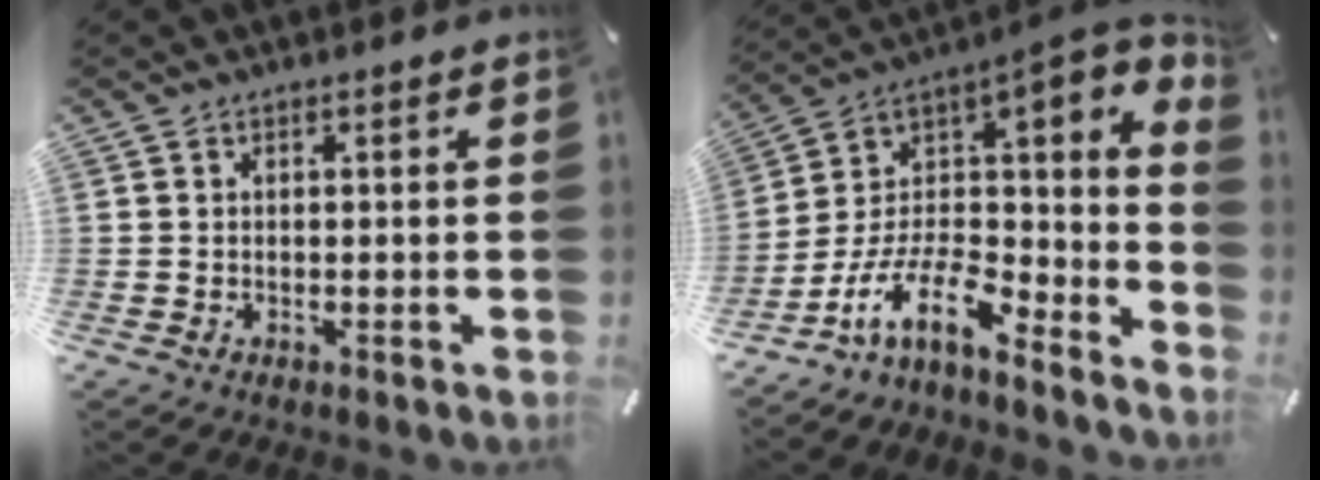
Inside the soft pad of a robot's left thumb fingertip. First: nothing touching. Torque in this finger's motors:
{"motor_torque": [-1.37, 2.82, 1.51, 1.26, 0.50]}